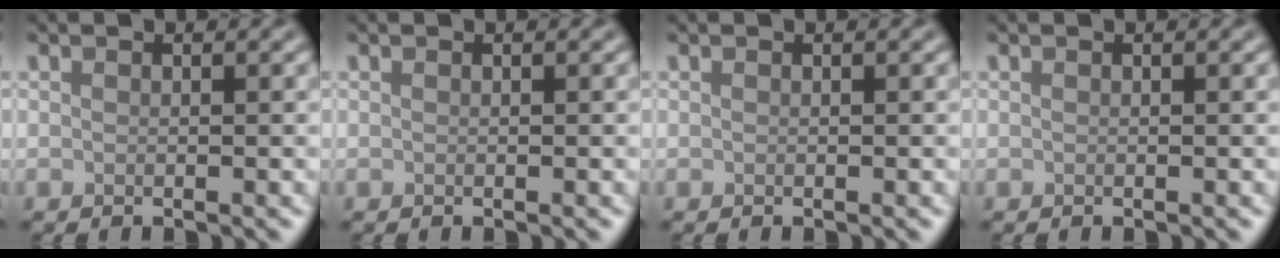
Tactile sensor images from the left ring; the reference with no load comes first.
{"total": 0.0}
{"total": 0.0}
{"total": 0.0}